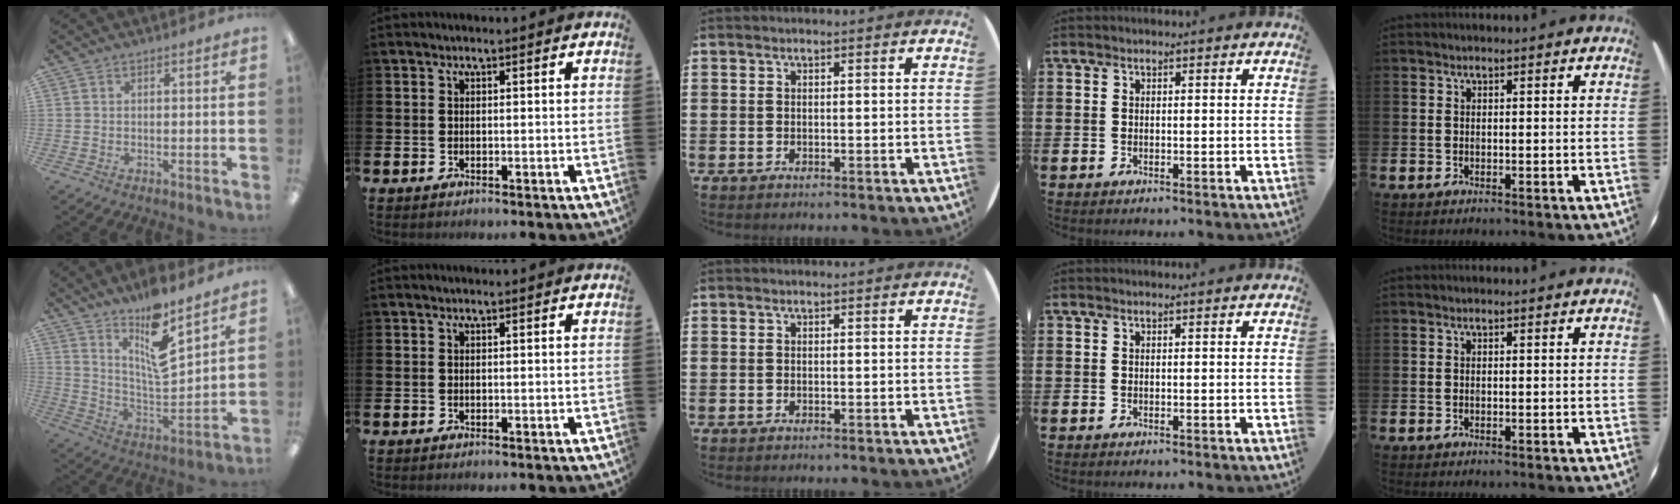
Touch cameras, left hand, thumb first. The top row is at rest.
{"thumb": {"total": 13.6, "force": [9.9, 3.3, 8.8], "torque": [-0.148, -0.066, 0.165]}}